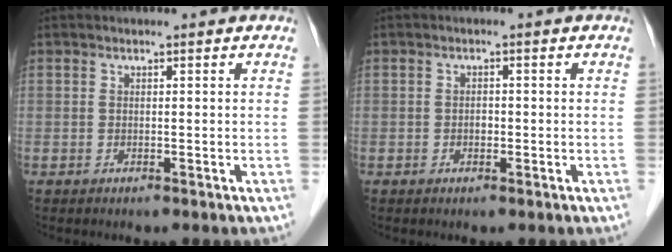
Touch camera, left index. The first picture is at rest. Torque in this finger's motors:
{"motor_torque": [-0.13, -0.05, 0.06, -0.01]}